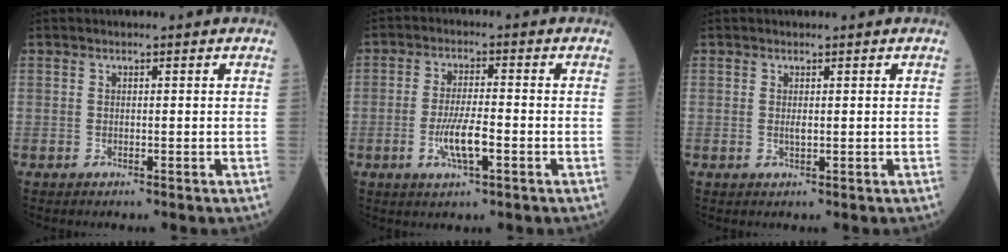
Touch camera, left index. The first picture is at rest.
{"total": 5.7, "force": [-2.0, 1.1, 5.3], "torque": [-0.108, -0.005, -0.036]}
{"total": 0.7, "force": [0.2, 0.2, 0.6], "torque": [-0.017, -0.003, 0.004]}